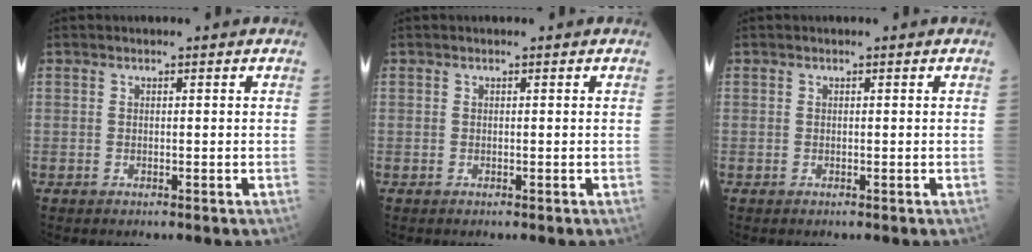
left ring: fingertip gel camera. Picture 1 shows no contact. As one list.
[{"total": 0.0}, {"total": 0.0}]